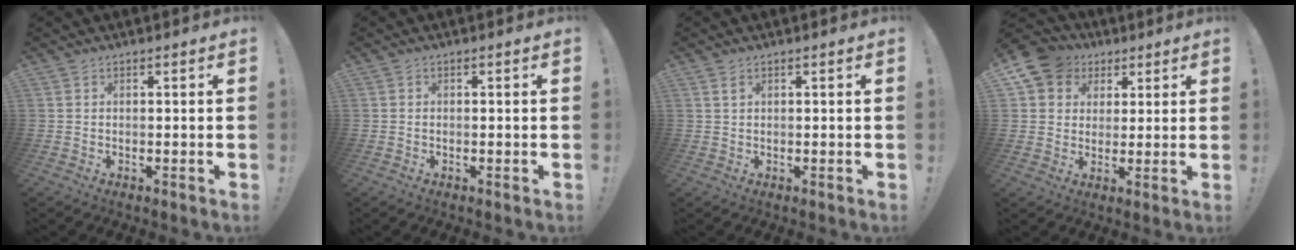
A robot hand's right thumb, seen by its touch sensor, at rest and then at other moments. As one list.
[{"total": 0.0}, {"total": 1.3, "force": [0.7, 0.5, 1.0], "torque": [-0.016, -0.001, 0.013]}, {"total": 9.3, "force": [4.2, 7.9, 2.5], "torque": [-0.040, -0.023, 0.084]}]